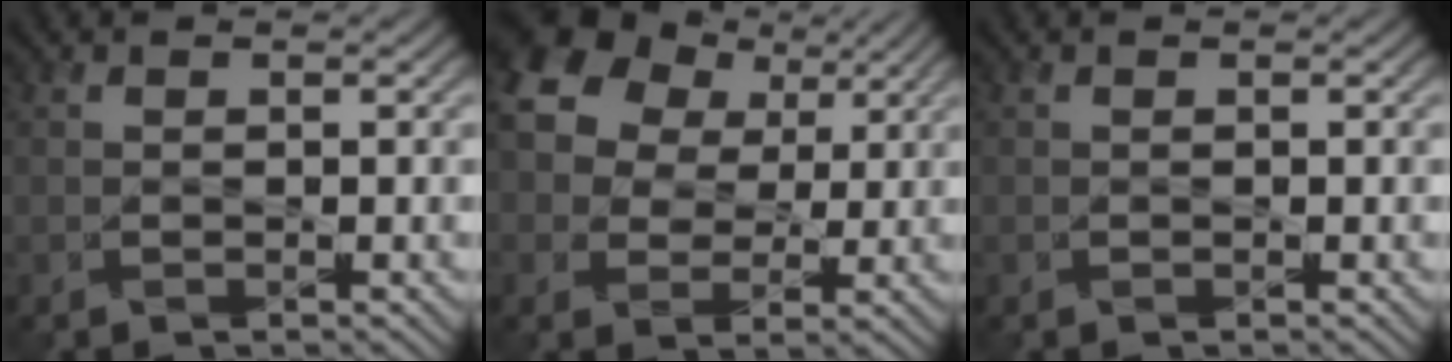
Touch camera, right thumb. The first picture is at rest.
{"total": 13.4, "force": [6.2, 9.6, 6.9], "torque": [-0.195, 0.057, 0.107]}
{"total": 0.0}